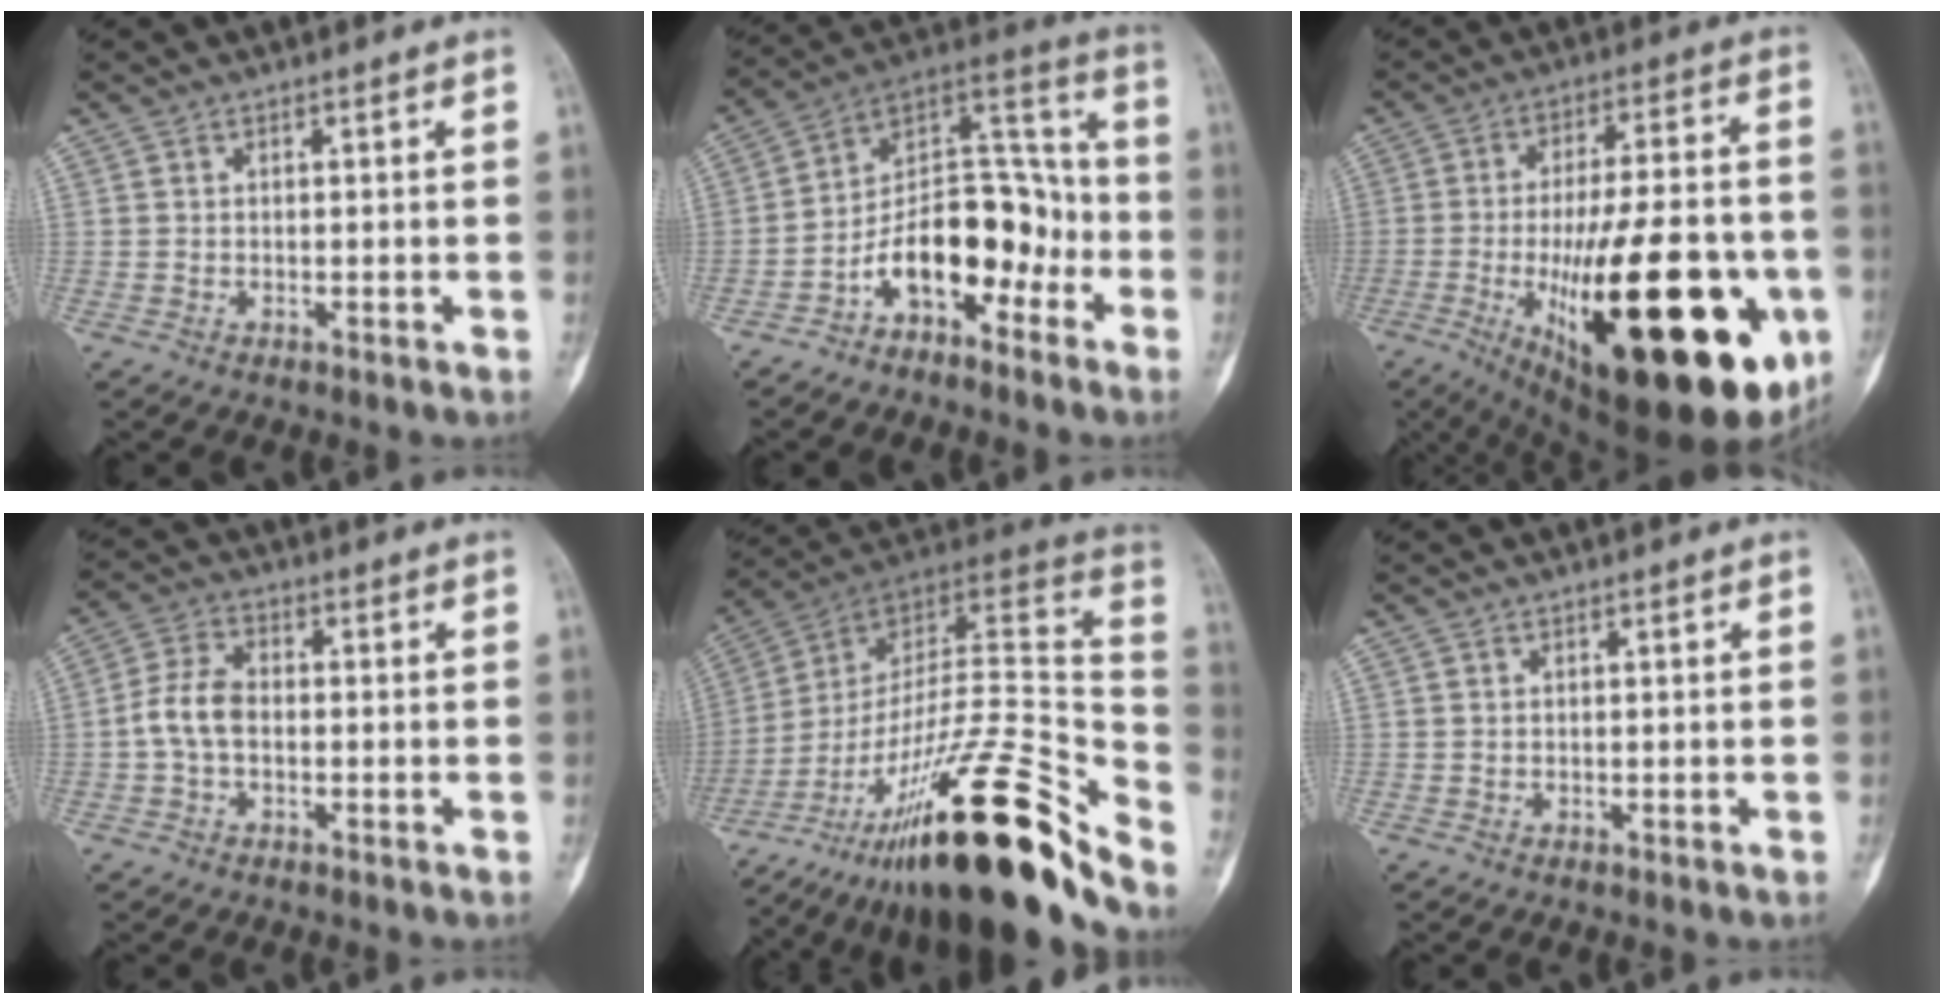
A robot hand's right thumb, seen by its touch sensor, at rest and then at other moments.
{"total": 15.2, "force": [-6.4, 8.5, 10.8], "torque": [-0.150, 0.092, -0.115]}
{"total": 34.9, "force": [-9.5, 12.3, 31.2], "torque": [-0.423, -0.007, -0.121]}
{"total": 6.0, "force": [-1.0, 3.7, 4.6], "torque": [-0.093, 0.019, -0.027]}
{"total": 35.1, "force": [-24.2, 7.5, 24.3], "torque": [-0.315, 0.074, -0.386]}
{"total": 0.0}